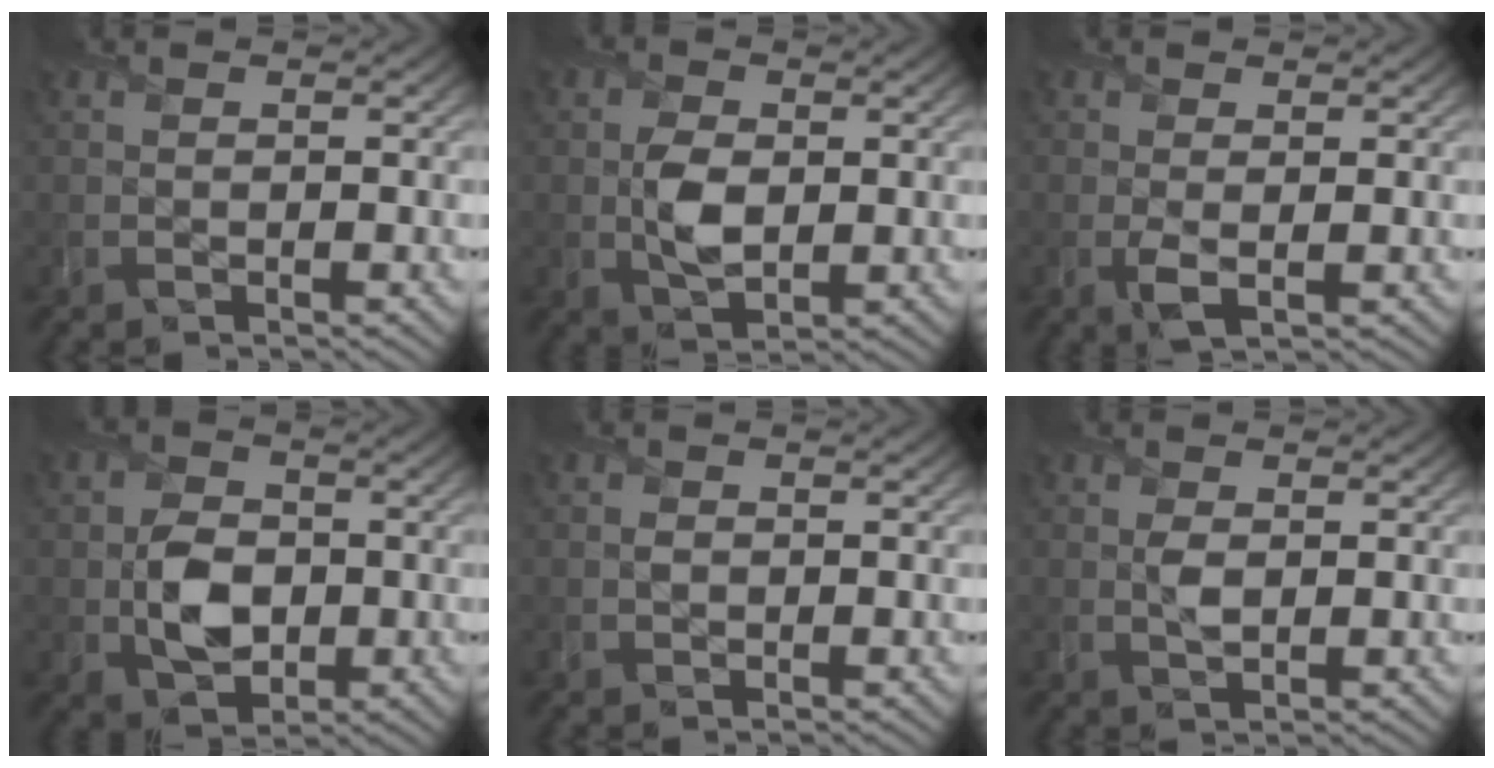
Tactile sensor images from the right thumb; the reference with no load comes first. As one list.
[{"total": 4.6, "force": [0.0, 3.1, 3.4], "torque": [-0.075, -0.006, -0.001]}, {"total": 2.0, "force": [-0.1, 0.9, 1.8], "torque": [-0.043, -0.007, -0.004]}, {"total": 6.1, "force": [-0.9, 4.6, 3.9], "torque": [-0.082, -0.012, -0.021]}, {"total": 0.9, "force": [-0.1, 0.9, 0.4], "torque": [-0.008, -0.006, -0.005]}, {"total": 1.9, "force": [0.2, 1.2, 1.5], "torque": [-0.033, -0.004, 0.003]}]